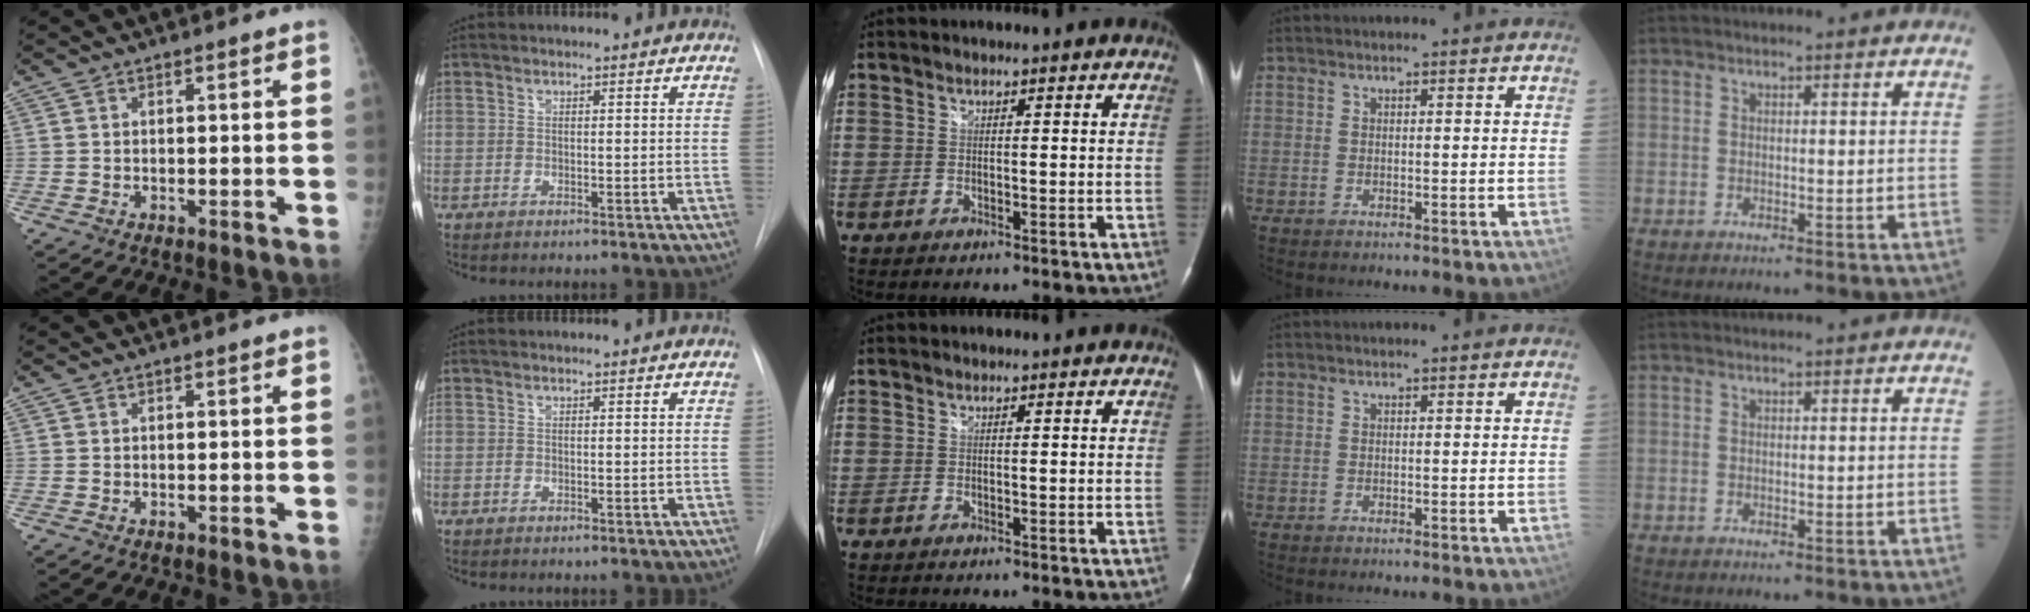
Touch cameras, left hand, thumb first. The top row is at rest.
{}